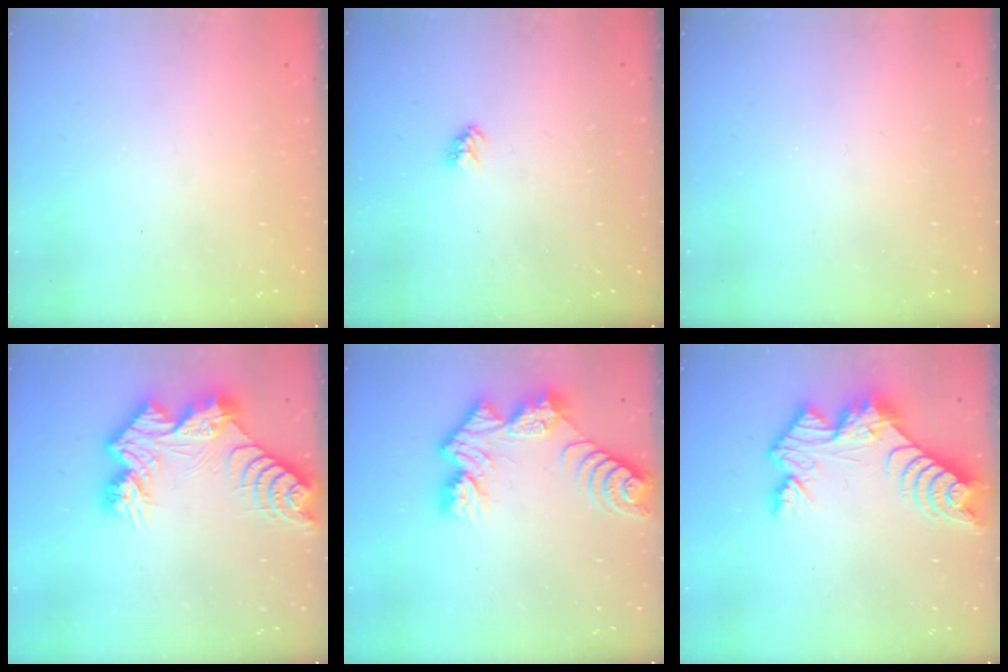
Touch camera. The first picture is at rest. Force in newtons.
{"total": 3.2, "press": 3.1, "slide": 0.3}
{"total": 0.0}
{"total": 13.4, "press": 13.4, "slide": 1.1}
{"total": 11.0, "press": 11.0, "slide": 0.8}
{"total": 11.3, "press": 11.3, "slide": 0.8}